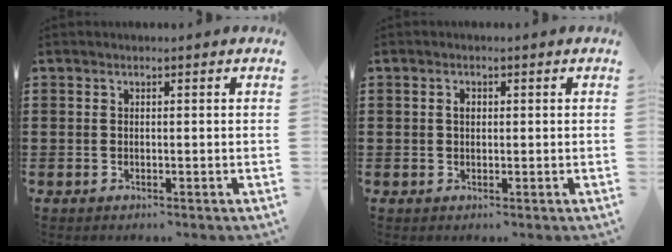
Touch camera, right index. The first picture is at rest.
{"total": 1.3, "force": [0.2, 0.9, 0.9], "torque": [-0.020, 0.006, 0.004]}